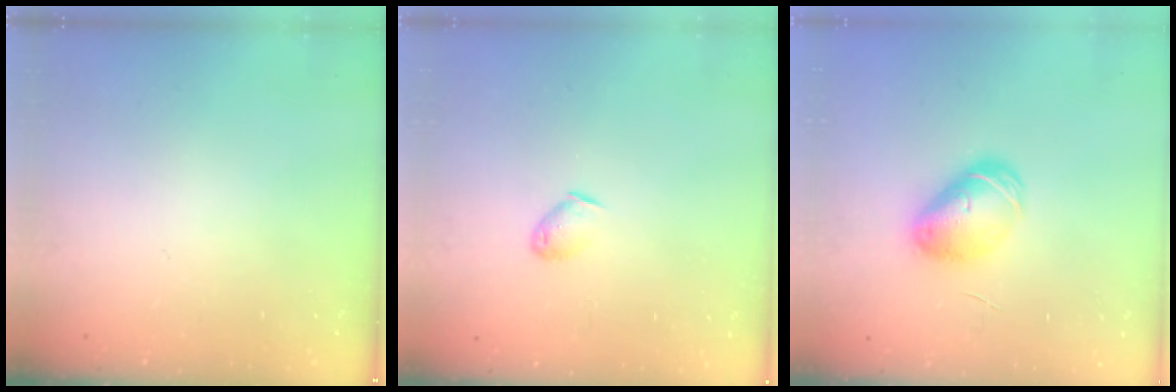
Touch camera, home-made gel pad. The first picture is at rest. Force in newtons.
{"total": 3.8, "press": 3.7, "slide": 0.8}
{"total": 9.1, "press": 9.0, "slide": 1.5}